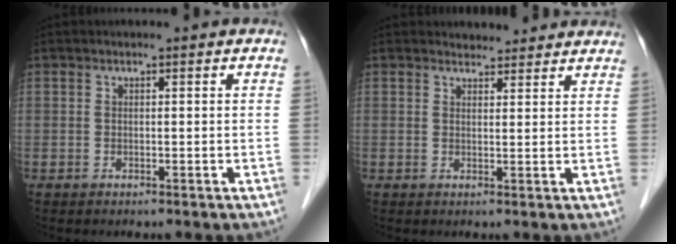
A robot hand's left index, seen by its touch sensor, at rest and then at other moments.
{"total": 4.2, "force": [4.0, 1.3, 0.3], "torque": [0.004, 0.010, 0.046]}